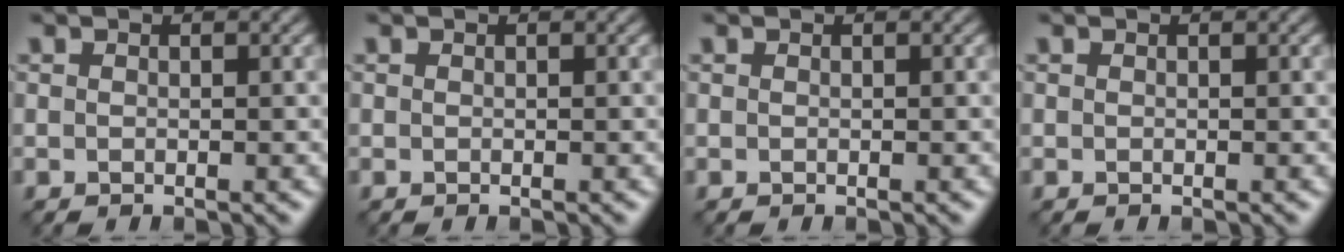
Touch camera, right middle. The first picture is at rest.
{"total": 0.0}
{"total": 0.0}
{"total": 0.0}